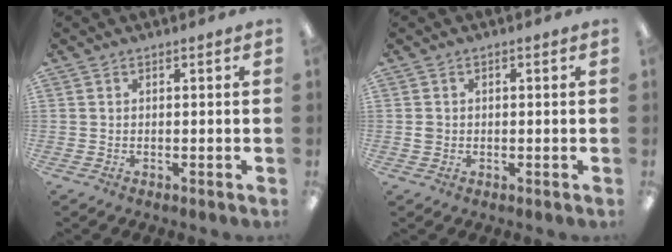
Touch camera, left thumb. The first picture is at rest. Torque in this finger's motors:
{"motor_torque": [-0.20, 0.19, 0.23, -0.11, -0.01]}